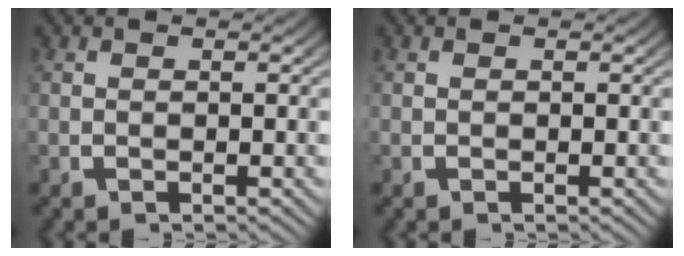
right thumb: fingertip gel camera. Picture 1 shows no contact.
{"total": 0.0}